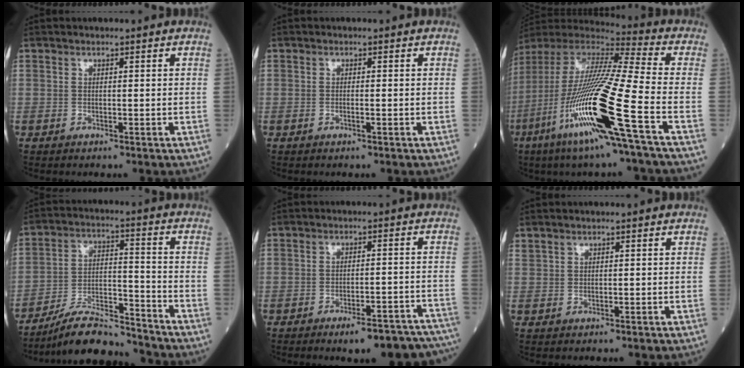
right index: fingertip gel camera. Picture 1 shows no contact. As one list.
[{"total": 0.6, "force": [-0.3, 0.0, 0.5], "torque": [-0.011, 0.000, -0.005]}, {"total": 22.5, "force": [-8.5, -0.3, 20.8], "torque": [-0.445, -0.048, -0.174]}, {"total": 11.1, "force": [-10.3, 1.5, 3.8], "torque": [-0.063, 0.008, -0.183]}, {"total": 12.1, "force": [-10.4, 2.5, 5.6], "torque": [-0.027, 0.029, -0.124]}, {"total": 0.5, "force": [0.5, 0.1, 0.0], "torque": [-0.007, 0.012, 0.017]}]